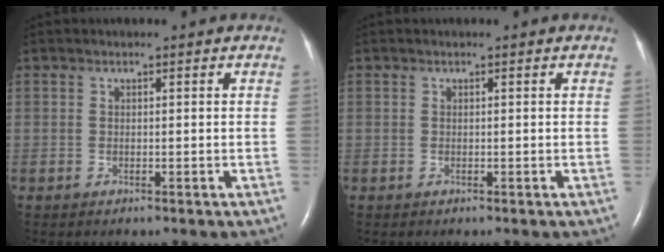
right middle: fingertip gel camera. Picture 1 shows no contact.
{"total": 0.0}